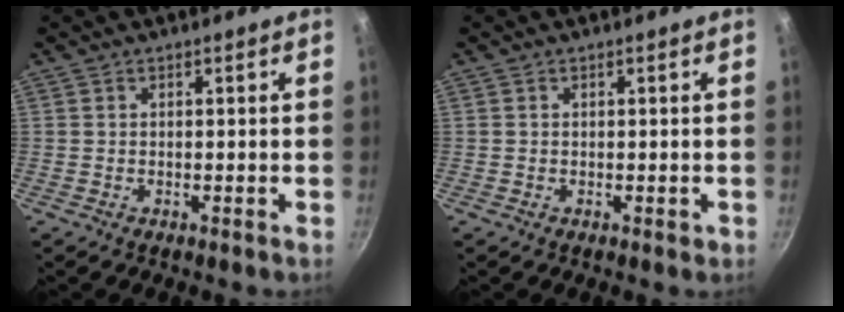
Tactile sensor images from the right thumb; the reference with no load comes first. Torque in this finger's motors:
{"motor_torque": [-0.09, 0.15, -0.34, 0.14, 0.02]}